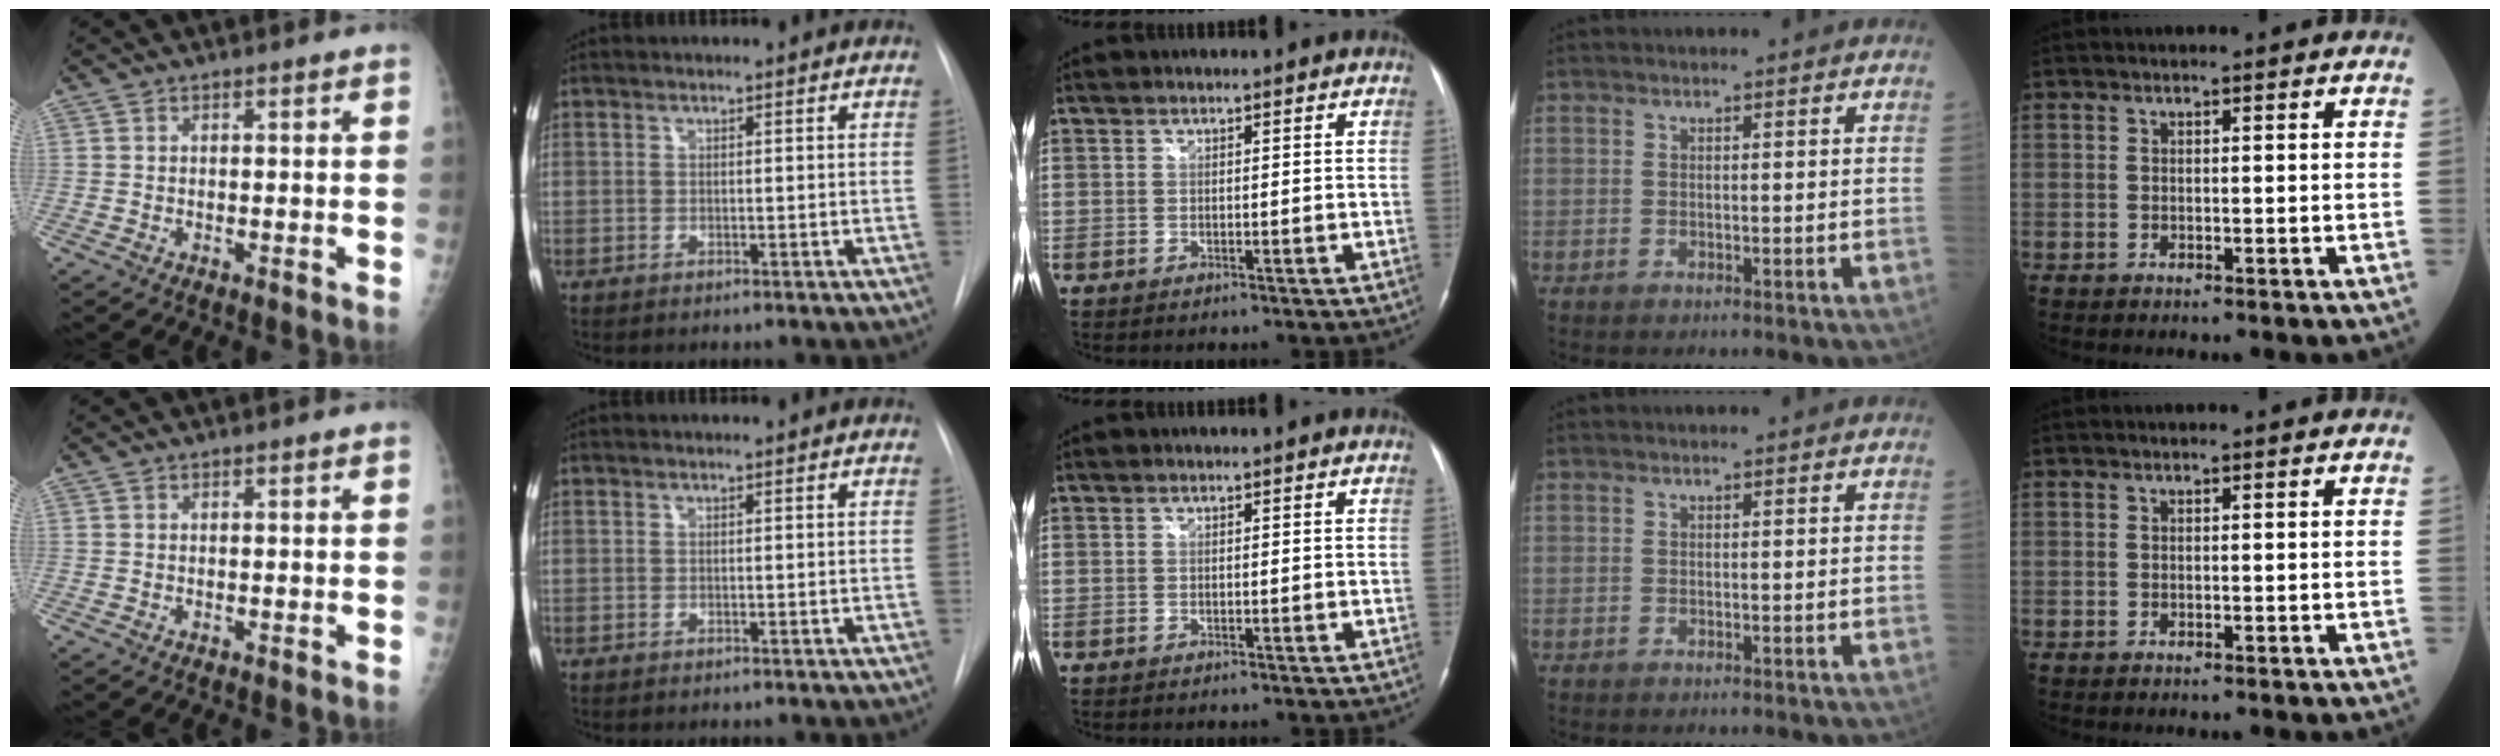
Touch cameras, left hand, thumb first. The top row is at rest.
{}